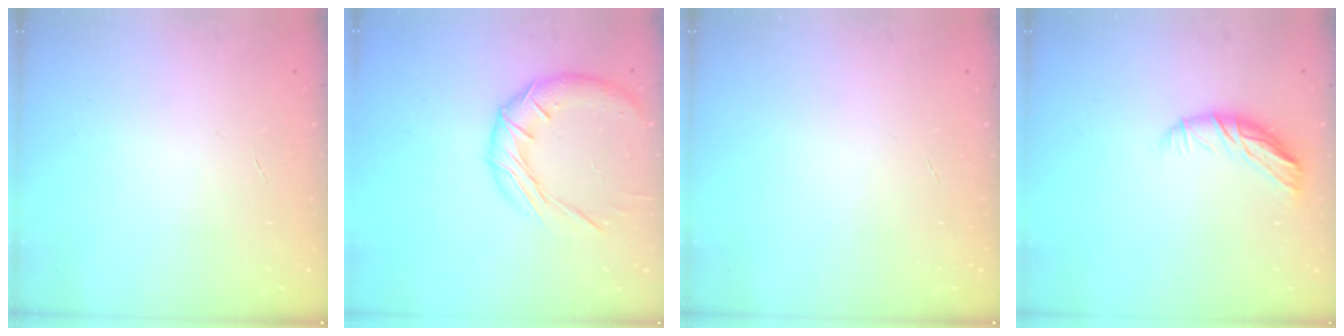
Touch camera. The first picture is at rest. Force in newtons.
{"total": 13.7, "press": 13.7, "slide": 0.9}
{"total": 0.0}
{"total": 9.2, "press": 9.2, "slide": 0.9}